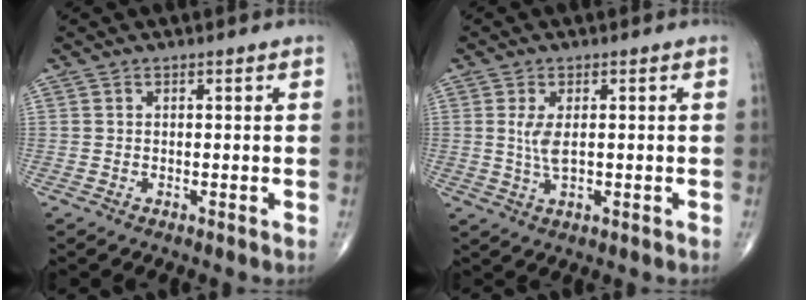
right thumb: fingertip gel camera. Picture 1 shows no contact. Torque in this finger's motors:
{"motor_torque": [2.62, 2.41, 0.68, 0.12, 0.17]}